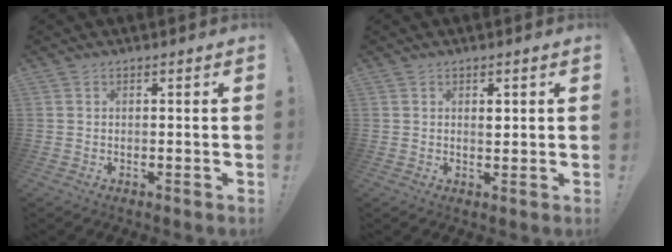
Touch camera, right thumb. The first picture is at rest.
{"total": 1.8, "force": [0.9, 1.1, 1.0], "torque": [0.001, -0.006, 0.011]}